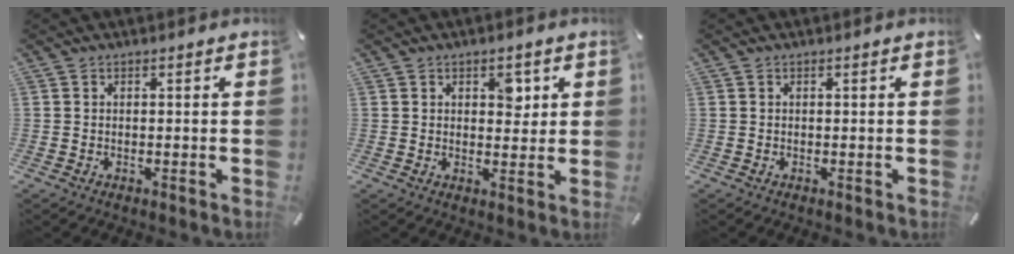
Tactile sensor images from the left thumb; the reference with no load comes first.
{"total": 4.3, "force": [1.8, 2.8, 2.8], "torque": [-0.013, -0.012, 0.019]}
{"total": 0.0}